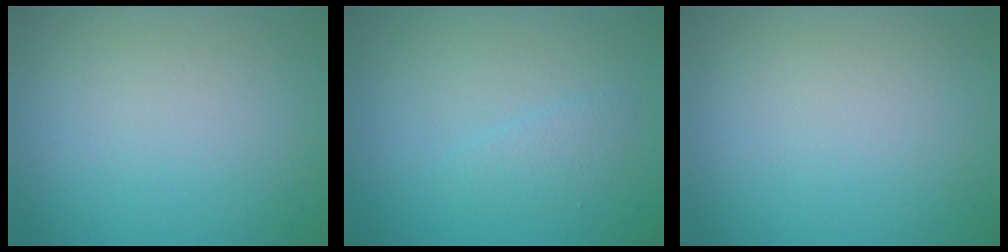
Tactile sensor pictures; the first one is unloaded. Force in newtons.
{"total": 1.3, "press": 1.3, "slide": 0.1}
{"total": 0.0}